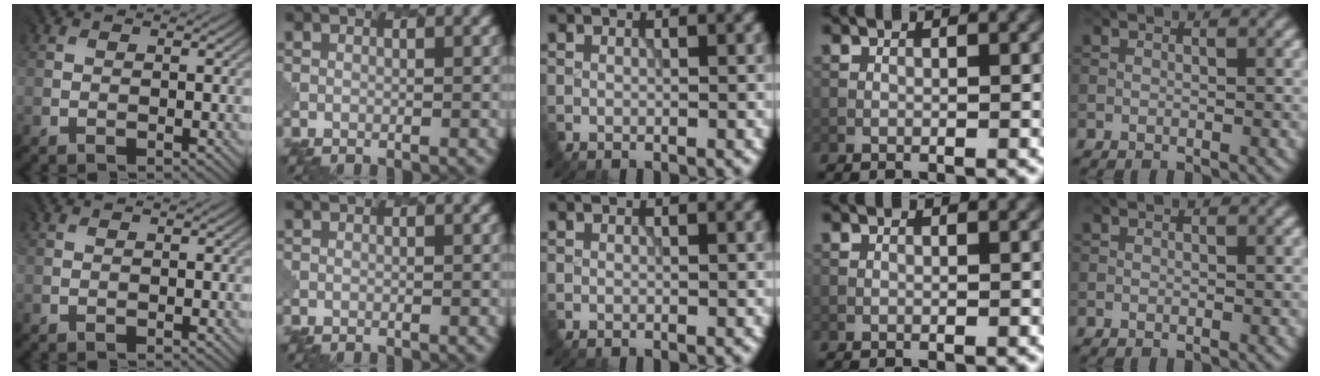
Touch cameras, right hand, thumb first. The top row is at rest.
{}